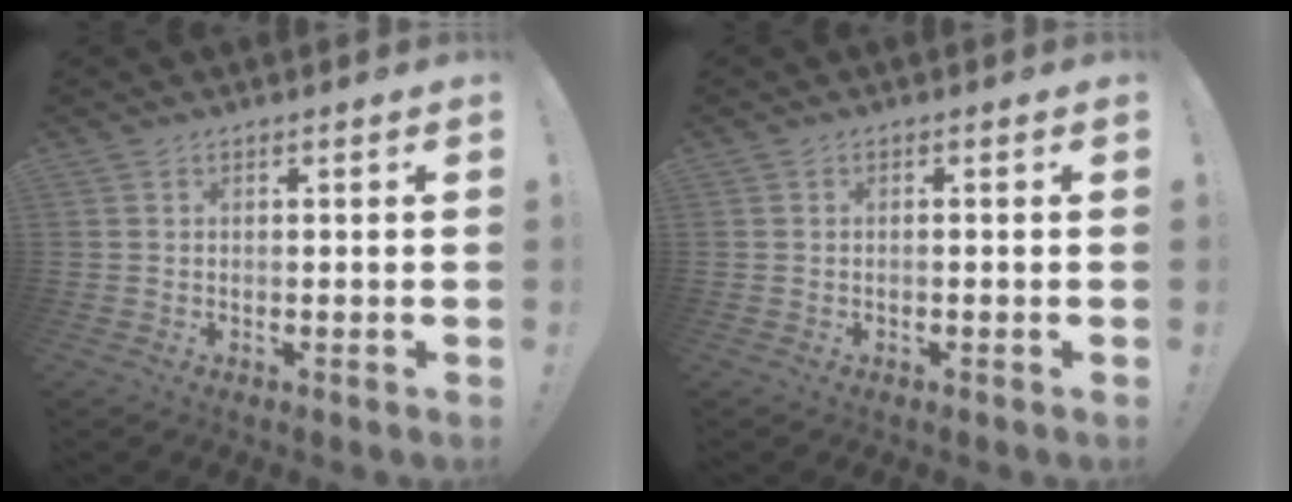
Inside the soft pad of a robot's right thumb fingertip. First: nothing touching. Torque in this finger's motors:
{"motor_torque": [0.33, -0.06, -0.17, -0.15, 0.02]}